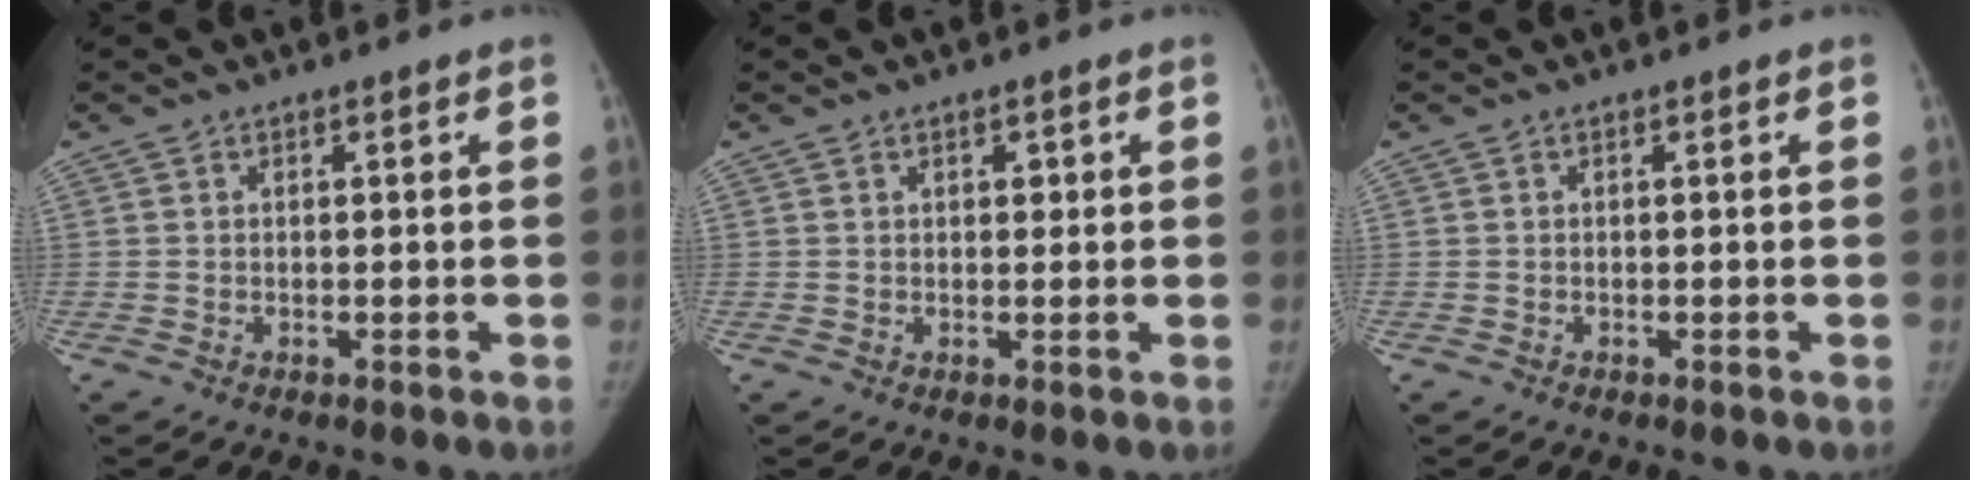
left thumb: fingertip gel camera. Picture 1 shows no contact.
{"total": 1.5, "force": [0.6, 1.0, 0.9], "torque": [-0.006, 0.000, 0.008]}
{"total": 0.0}